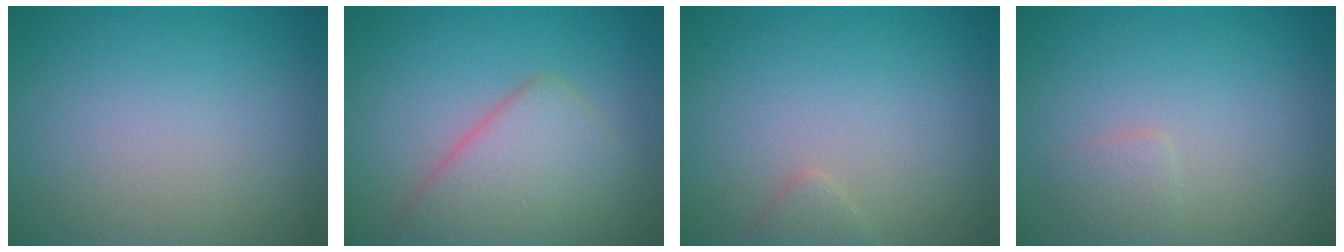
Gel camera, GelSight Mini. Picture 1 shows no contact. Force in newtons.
{"total": 5.5, "press": 5.5, "slide": 0.2}
{"total": 0.9, "press": 0.9, "slide": 0.1}
{"total": 1.2, "press": 1.2, "slide": 0.0}